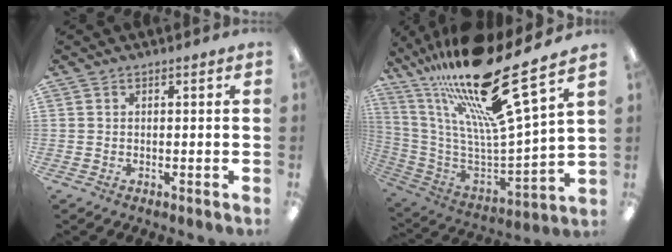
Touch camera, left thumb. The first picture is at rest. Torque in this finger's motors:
{"motor_torque": [1.58, 0.12, 2.05, -0.74, 0.66]}